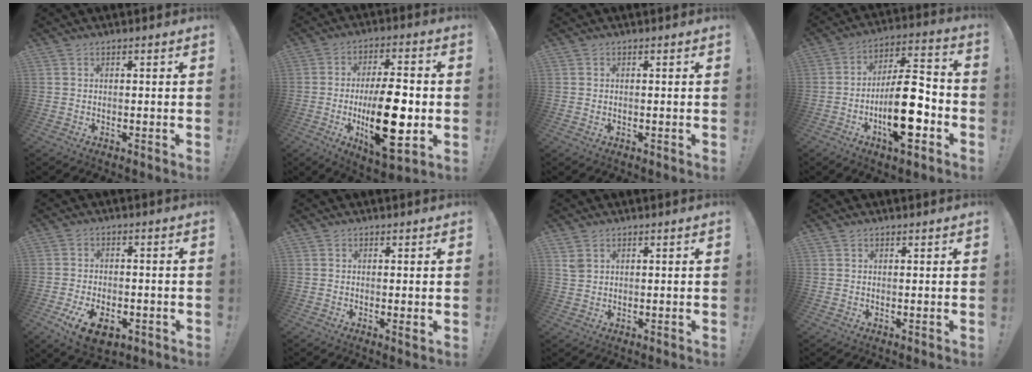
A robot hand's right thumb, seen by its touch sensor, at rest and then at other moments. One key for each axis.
{"total": 20.5, "fx": -3.4, "fy": 7.7, "fz": 18.7, "tx": -0.323, "ty": -0.004, "tz": -0.051}
{"total": 0.0}
{"total": 19.5, "fx": -6.3, "fy": 7.0, "fz": 17.1, "tx": -0.297, "ty": 0.031, "tz": -0.098}
{"total": 9.3, "fx": -4.4, "fy": 5.3, "fz": 6.1, "tx": -0.103, "ty": 0.016, "tz": -0.075}
{"total": 1.4, "fx": 0.4, "fy": 0.2, "fz": 1.3, "tx": -0.012, "ty": -0.005, "tz": 0.004}
{"total": 2.6, "fx": 1.6, "fy": 1.6, "fz": 1.2, "tx": -0.014, "ty": -0.007, "tz": 0.030}
{"total": 0.7, "fx": 0.6, "fy": 0.3, "fz": 0.2, "tx": 0.001, "ty": -0.002, "tz": 0.010}